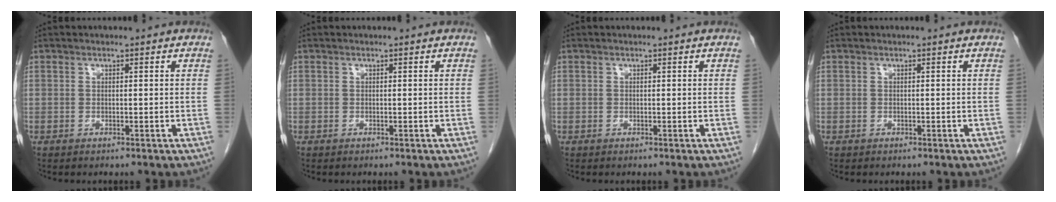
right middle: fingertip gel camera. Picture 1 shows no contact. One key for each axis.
{"total": 0.0}
{"total": 0.0}
{"total": 0.0}